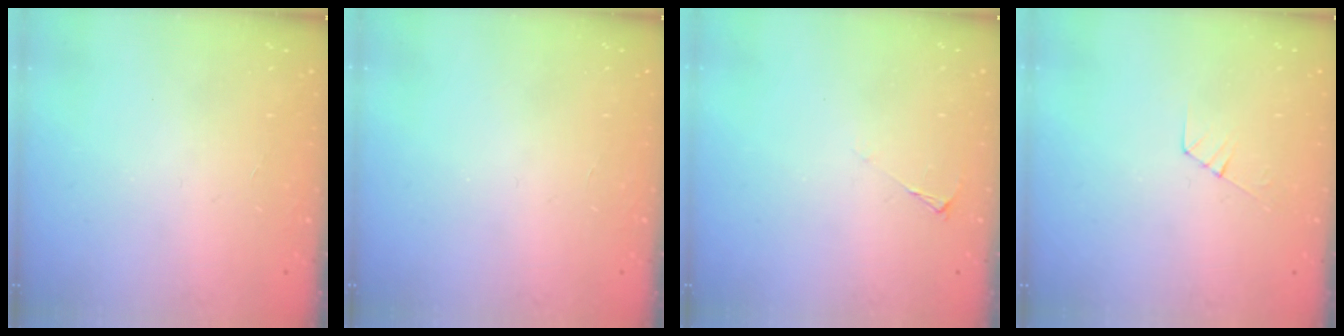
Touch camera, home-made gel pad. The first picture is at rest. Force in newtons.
{"total": 0.0}
{"total": 2.1, "press": 2.0, "slide": 0.4}
{"total": 4.7, "press": 4.7, "slide": 0.5}